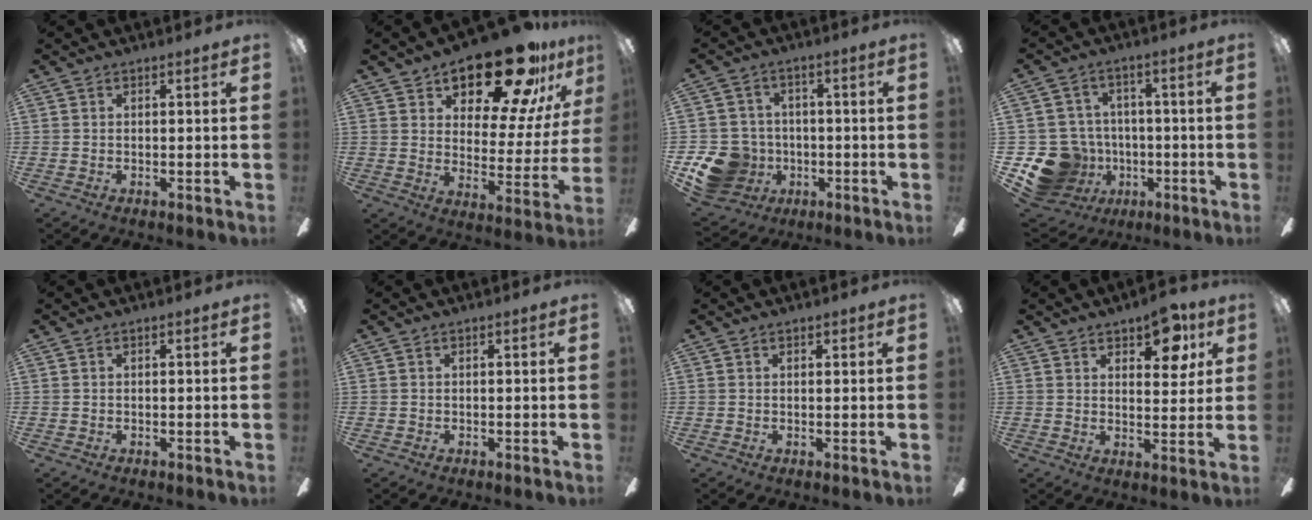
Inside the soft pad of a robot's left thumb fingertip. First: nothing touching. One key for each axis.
{"total": 20.5, "fx": 15.8, "fy": 7.6, "fz": 10.7, "tx": -0.172, "ty": -0.109, "tz": 0.266}
{"total": 12.3, "fx": -4.5, "fy": 10.5, "fz": 4.5, "tx": -0.117, "ty": 0.032, "tz": -0.072}
{"total": 15.5, "fx": -5.1, "fy": 13.4, "fz": 5.8, "tx": -0.151, "ty": 0.032, "tz": -0.070}
{"total": 0.0}
{"total": 0.0}
{"total": 0.7, "fx": 0.5, "fy": 0.4, "fz": 0.3, "tx": 0.002, "ty": -0.002, "tz": 0.008}
{"total": 9.1, "fx": 5.5, "fy": 4.4, "fz": 5.8, "tx": -0.052, "ty": -0.024, "tz": 0.087}